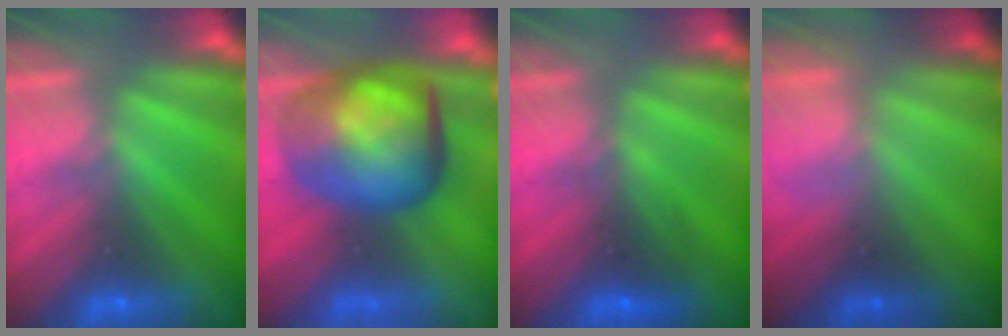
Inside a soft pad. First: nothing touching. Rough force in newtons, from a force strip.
{"total": 7.0}
{"total": 2.7}
{"total": 2.4}